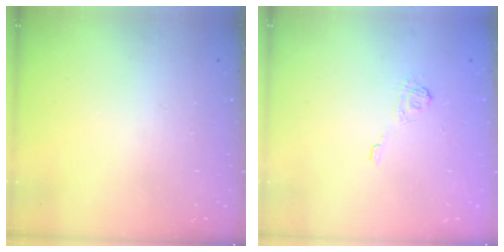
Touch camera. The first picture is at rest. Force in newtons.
{"total": 2.5, "press": 2.1, "slide": 1.4}